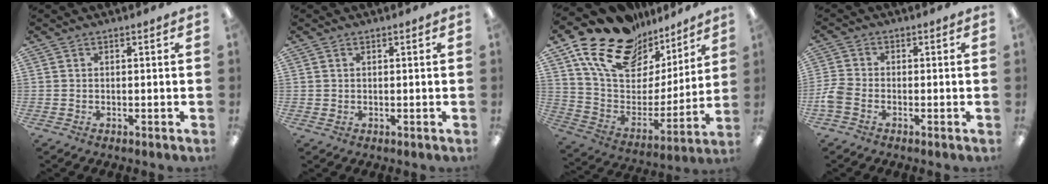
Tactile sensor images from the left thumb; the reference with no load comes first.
{"total": 0.7, "force": [0.4, 0.5, 0.1], "torque": [-0.002, 0.003, 0.007]}
{"total": 20.3, "force": [14.6, 11.0, 8.6], "torque": [-0.169, -0.097, 0.265]}
{"total": 3.9, "force": [-1.6, 2.7, 2.4], "torque": [-0.048, 0.007, -0.030]}